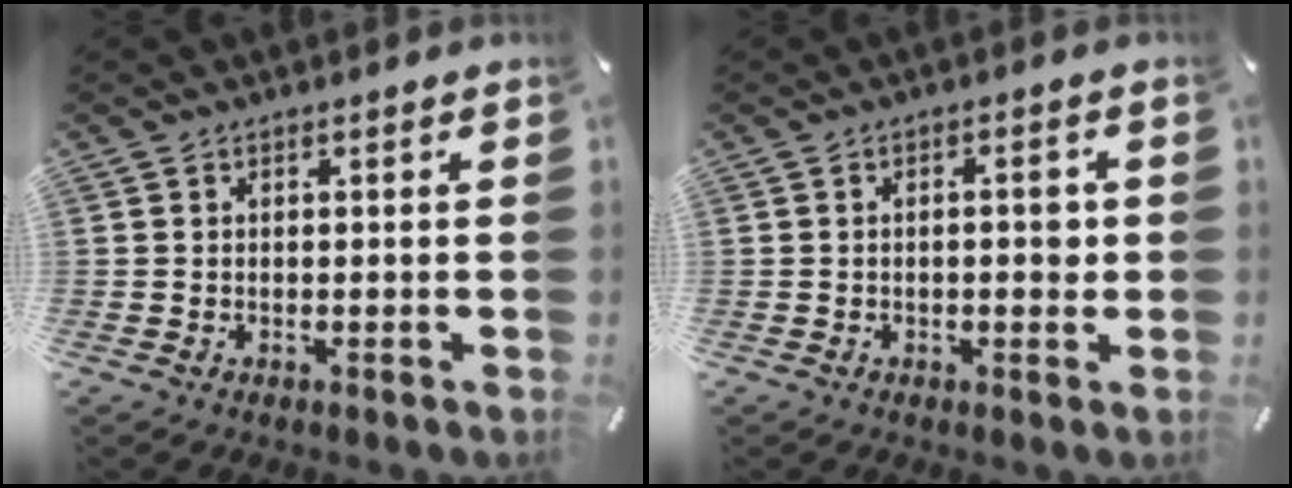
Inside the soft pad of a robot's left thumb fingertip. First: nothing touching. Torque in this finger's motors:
{"motor_torque": [0.15, -0.11, 0.10, 0.08, 0.00]}